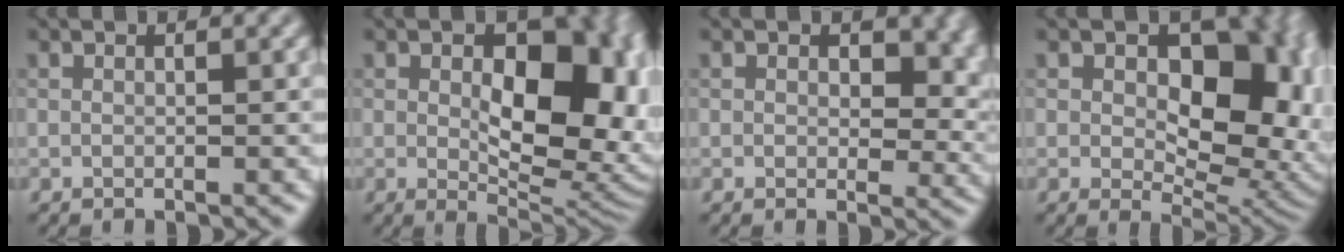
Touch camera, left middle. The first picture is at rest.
{"total": 12.6, "force": [1.2, 7.2, 10.2], "torque": [-0.117, -0.006, 0.027]}
{"total": 5.1, "force": [1.3, 3.1, 3.9], "torque": [-0.045, -0.009, 0.019]}
{"total": 12.3, "force": [1.5, 7.7, 9.4], "torque": [-0.108, -0.009, 0.031]}